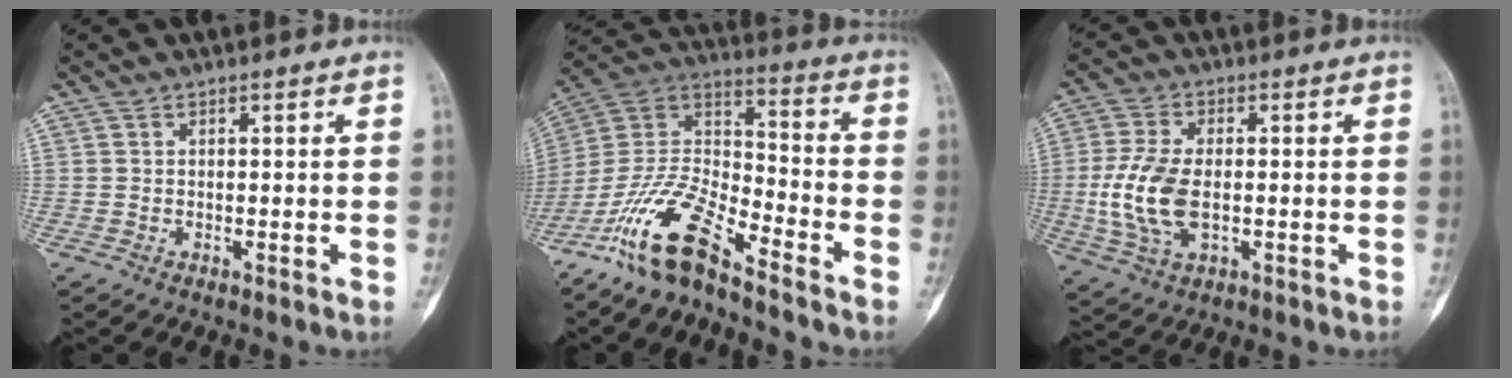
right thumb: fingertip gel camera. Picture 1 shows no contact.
{"total": 15.5, "force": [-11.4, 4.3, 9.6], "torque": [-0.181, 0.074, -0.225]}
{"total": 11.1, "force": [-1.1, 6.0, 9.3], "torque": [-0.203, -0.003, -0.020]}